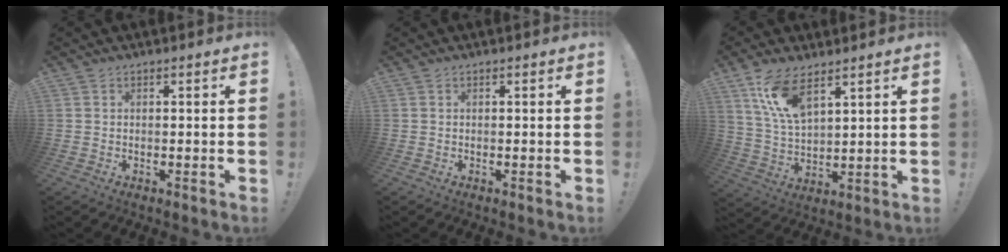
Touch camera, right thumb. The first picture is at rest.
{"total": 0.0}
{"total": 11.3, "force": [7.4, 4.5, 7.3], "torque": [-0.151, -0.032, 0.138]}